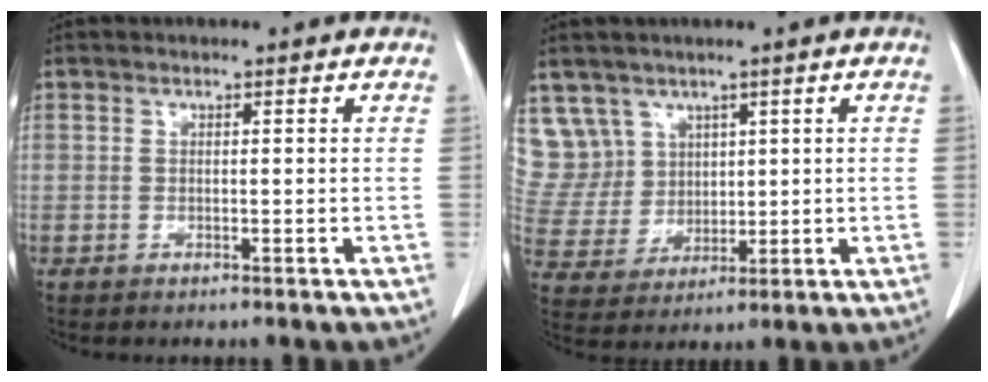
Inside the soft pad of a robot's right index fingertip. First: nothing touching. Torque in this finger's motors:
{"motor_torque": [-0.48, 0.57, -0.16, -0.02]}